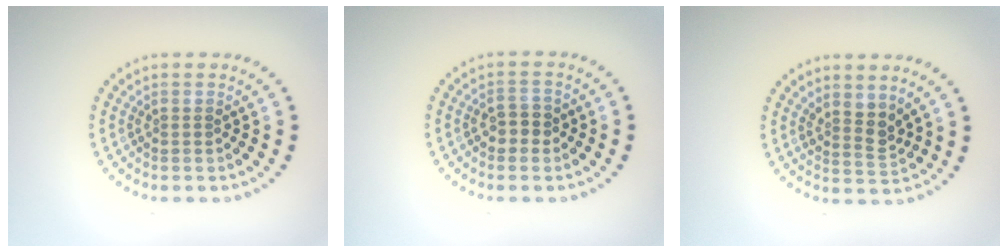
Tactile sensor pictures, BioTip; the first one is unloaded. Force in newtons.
{"total": 1.9, "press": 1.8, "slide": 0.5}
{"total": 2.2, "press": 1.7, "slide": 1.4}